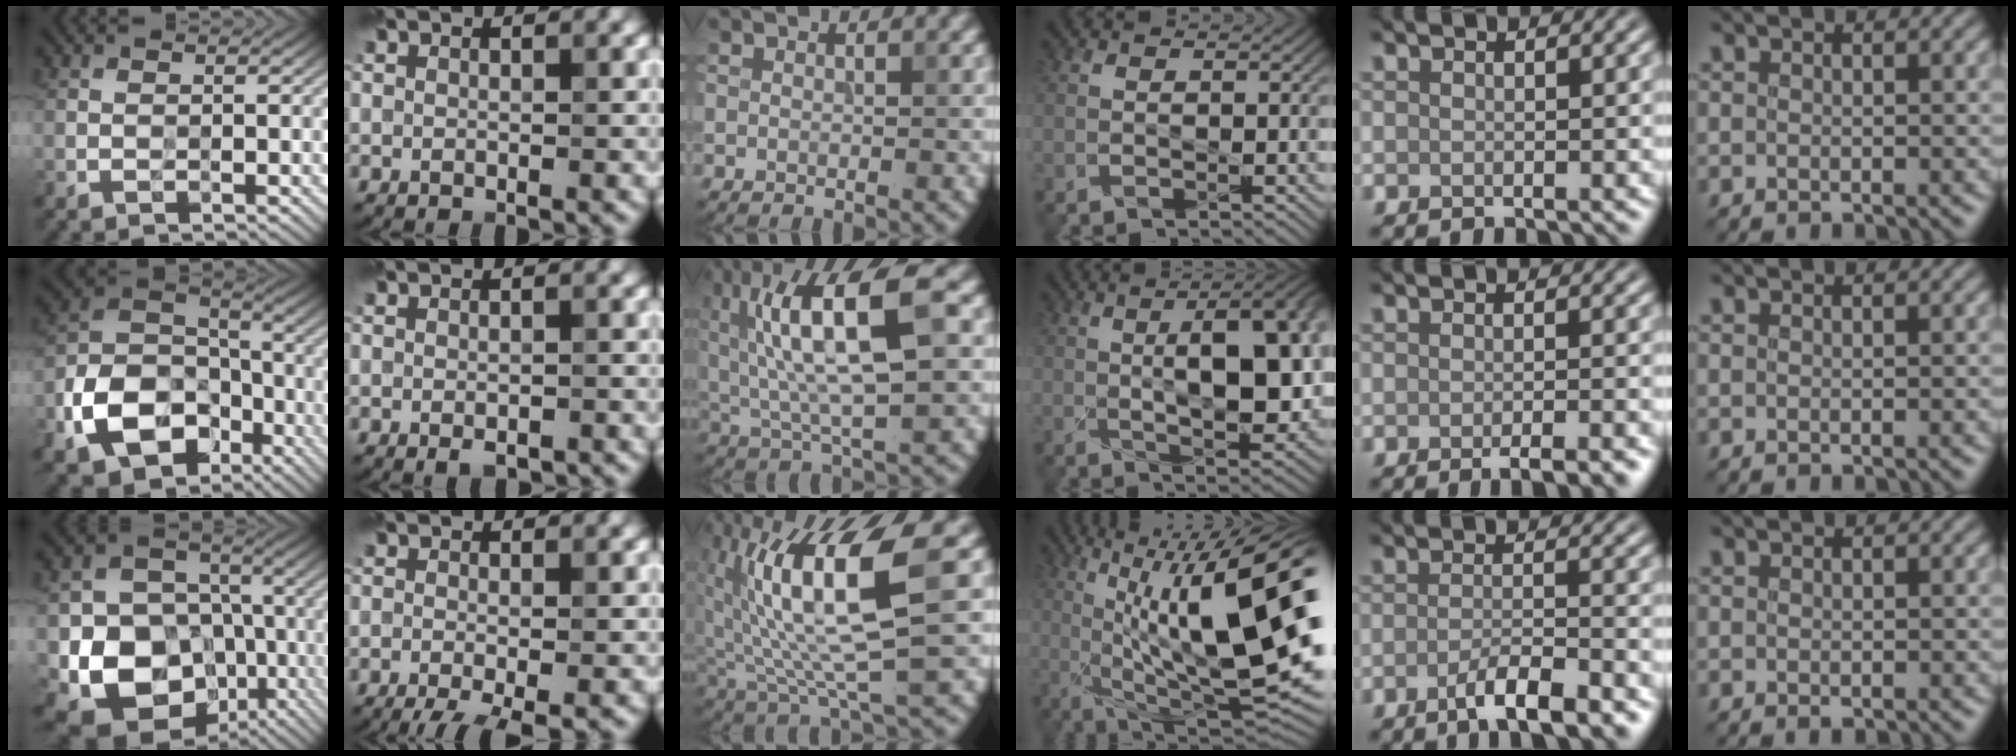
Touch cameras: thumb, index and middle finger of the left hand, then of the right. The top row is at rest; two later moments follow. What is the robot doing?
{"motion": "wipe", "object": "measuring cup"}